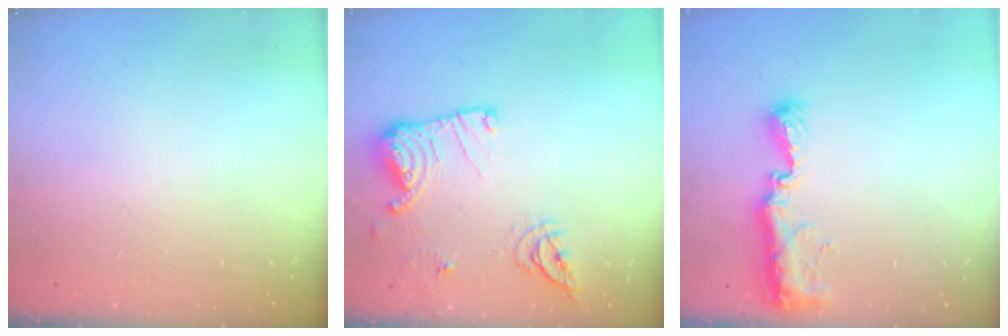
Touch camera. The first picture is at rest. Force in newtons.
{"total": 14.9, "press": 14.9, "slide": 0.4}
{"total": 9.1, "press": 9.1, "slide": 0.8}